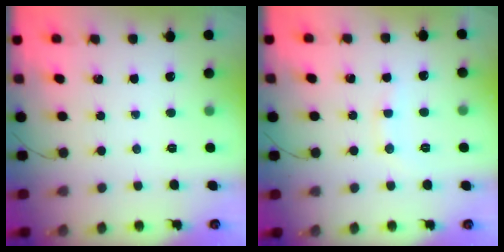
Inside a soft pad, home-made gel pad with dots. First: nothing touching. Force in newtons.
{"total": 6.5, "press": 6.4, "slide": 1.4}